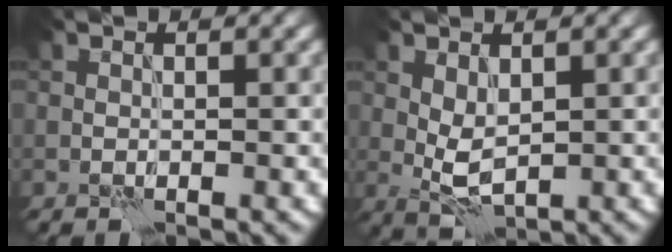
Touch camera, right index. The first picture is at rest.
{"total": 2.7, "force": [0.5, 1.4, 2.3], "torque": [-0.049, -0.001, 0.014]}